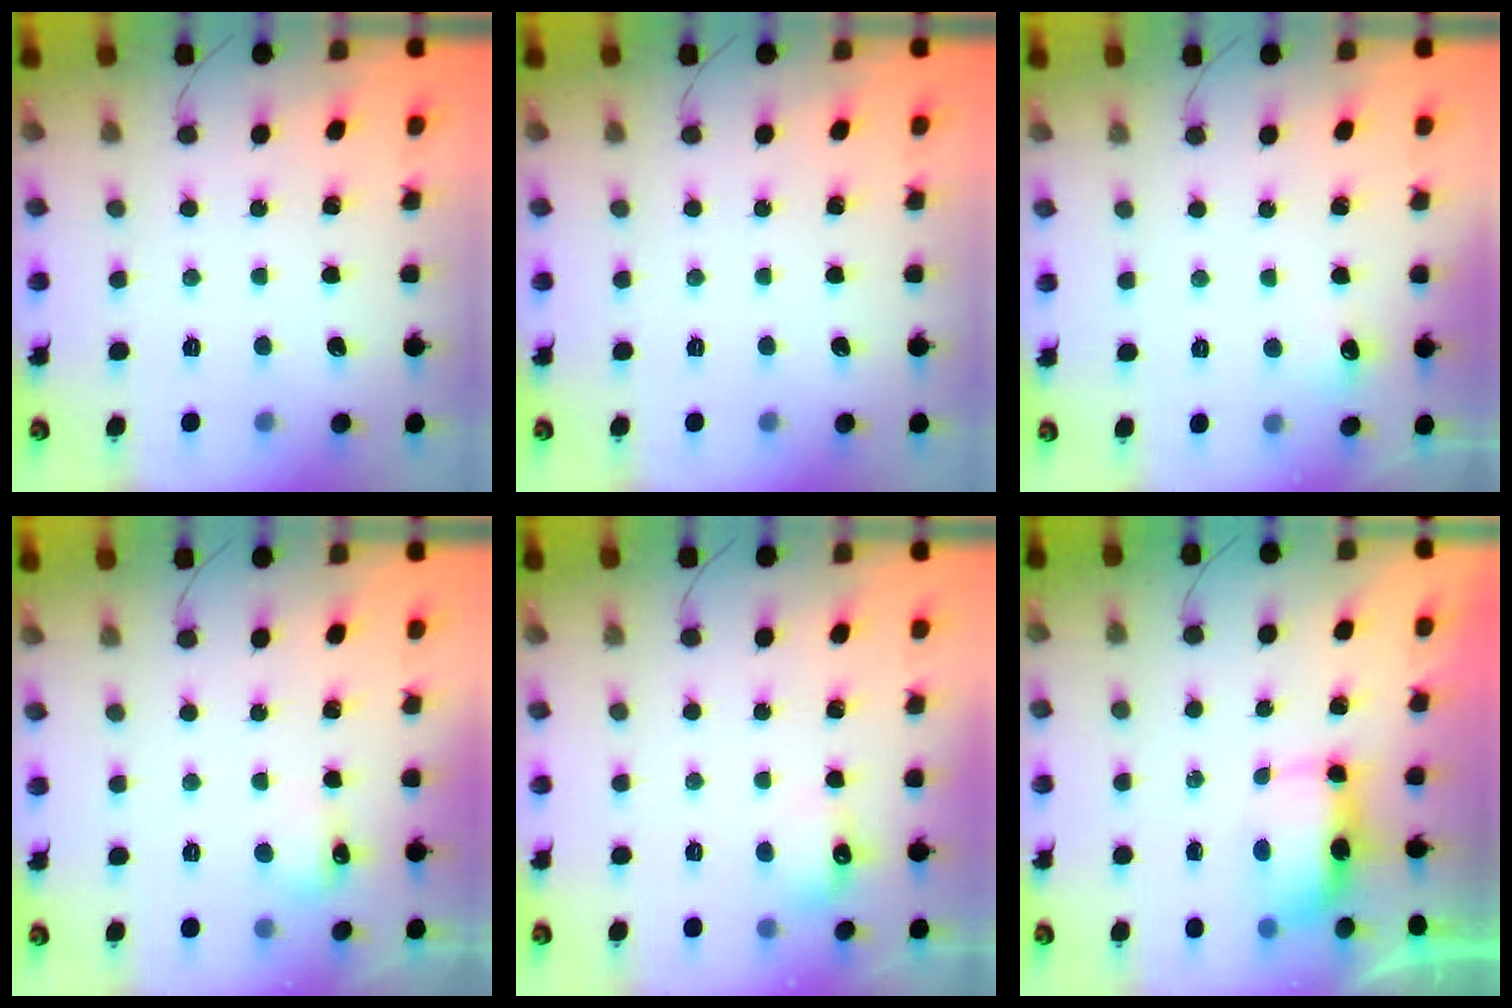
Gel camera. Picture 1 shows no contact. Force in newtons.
{"total": 0.0}
{"total": 4.8, "press": 4.6, "slide": 1.2}
{"total": 5.7, "press": 5.6, "slide": 1.5}
{"total": 6.0, "press": 5.9, "slide": 1.2}
{"total": 5.9, "press": 5.9, "slide": 0.6}